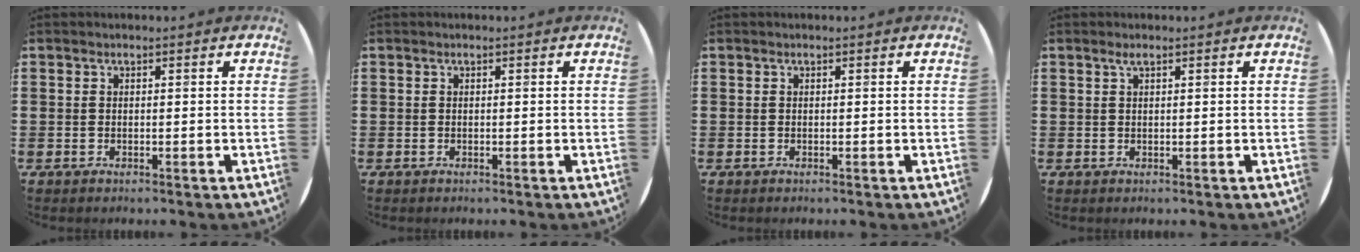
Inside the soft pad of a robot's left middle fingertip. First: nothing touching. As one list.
[{"total": 0.0}, {"total": 0.0}, {"total": 0.9, "force": [0.5, 0.1, 0.8], "torque": [-0.015, 0.003, 0.008]}]